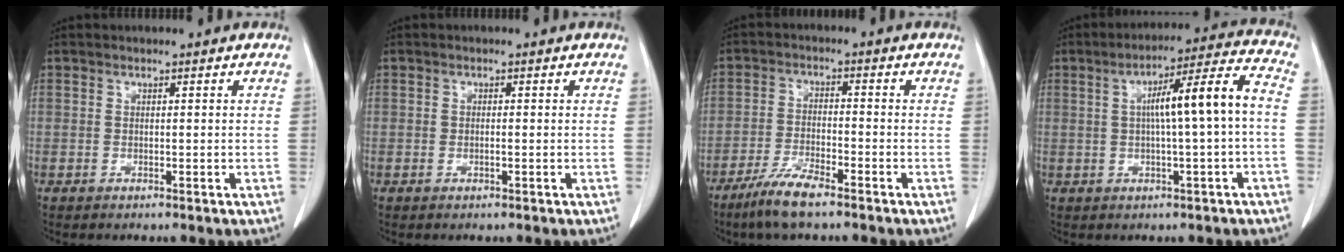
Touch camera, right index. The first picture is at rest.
{"total": 0.6, "force": [0.0, 0.2, 0.6], "torque": [-0.010, 0.002, 0.000]}
{"total": 6.5, "force": [-4.8, 0.9, 4.3], "torque": [-0.089, -0.010, -0.091]}
{"total": 10.7, "force": [0.3, -0.2, 10.7], "torque": [-0.164, 0.026, 0.007]}